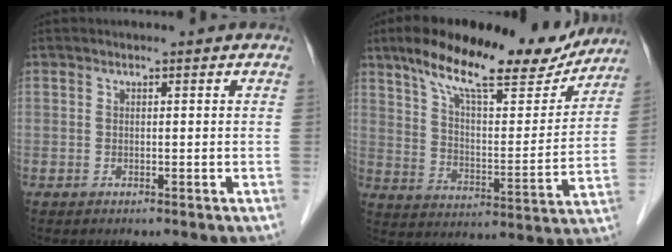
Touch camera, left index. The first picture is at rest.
{"total": 20.0, "force": [15.7, 4.8, 11.3], "torque": [-0.178, 0.012, 0.243]}